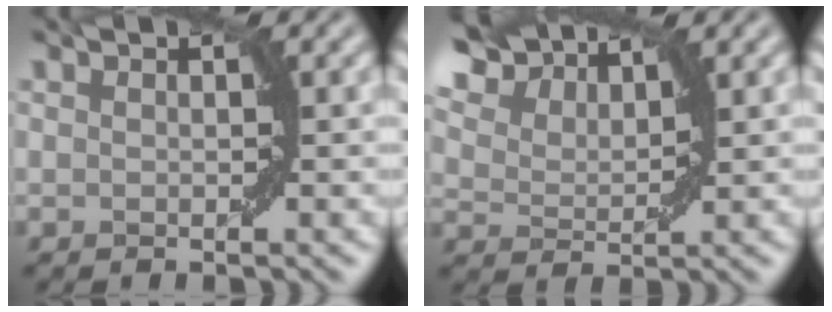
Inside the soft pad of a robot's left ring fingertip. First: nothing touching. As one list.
[{"total": 8.2, "force": [6.8, 3.4, 3.1], "torque": [-0.092, 0.020, 0.118]}]